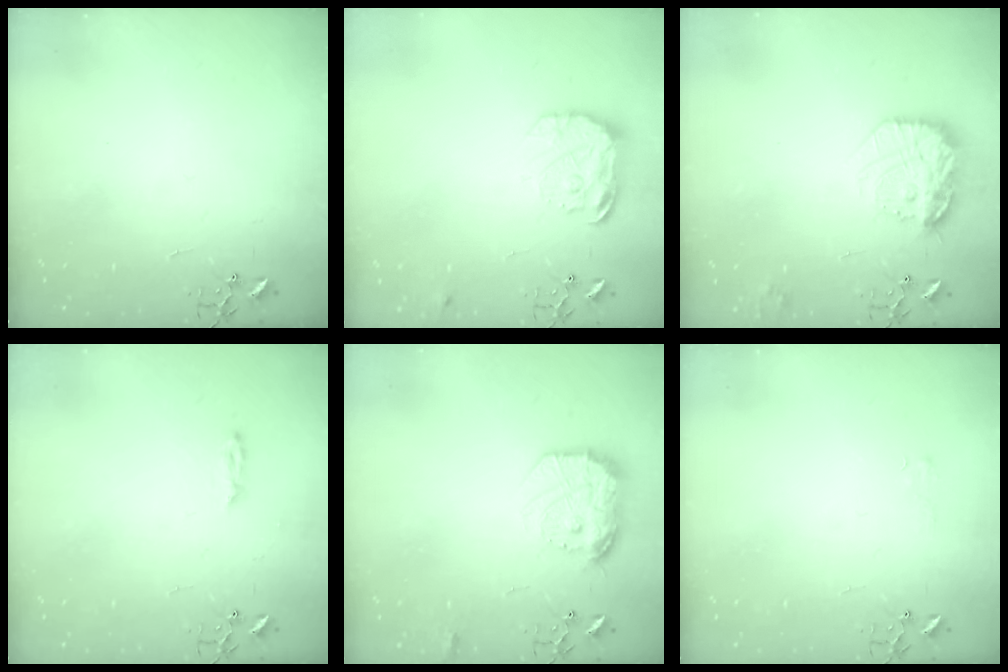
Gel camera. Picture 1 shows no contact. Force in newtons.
{"total": 13.9, "press": 13.8, "slide": 1.0}
{"total": 18.4, "press": 18.4, "slide": 1.1}
{"total": 2.2, "press": 2.2, "slide": 0.4}
{"total": 16.4, "press": 16.3, "slide": 1.3}
{"total": 4.4, "press": 4.4, "slide": 0.6}